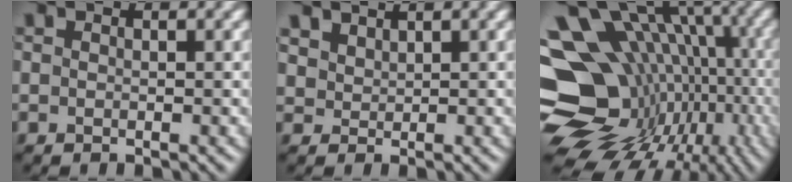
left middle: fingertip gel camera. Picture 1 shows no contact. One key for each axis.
{"total": 2.2, "fx": 2.0, "fy": 0.9, "fz": 0.4, "tx": -0.016, "ty": -0.005, "tz": 0.054}
{"total": 17.9, "fx": -2.6, "fy": 14.0, "fz": 11.0, "tx": -0.190, "ty": 0.004, "tz": -0.011}